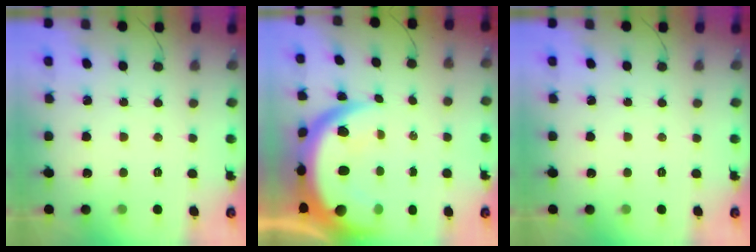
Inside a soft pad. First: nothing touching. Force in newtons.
{"total": 16.1, "press": 16.1, "slide": 1.5}
{"total": 0.0}